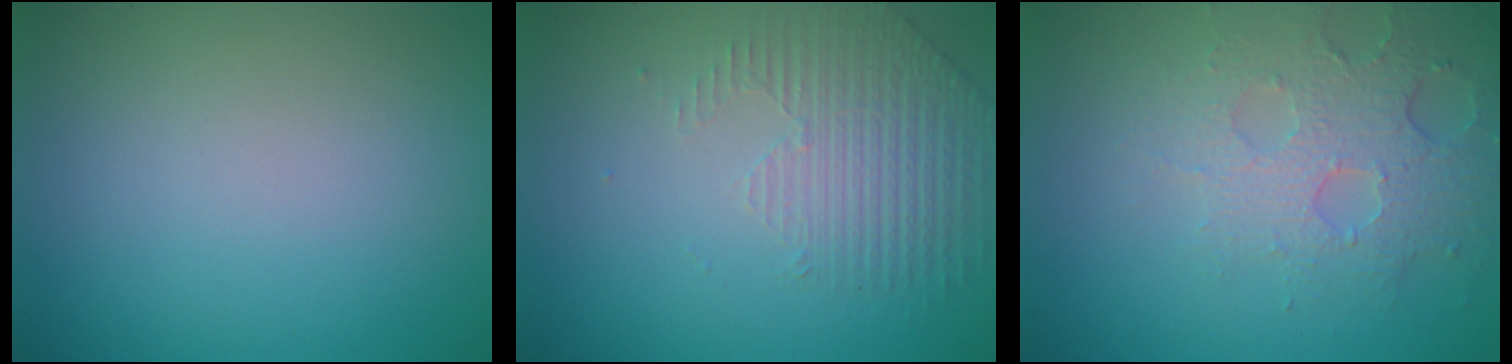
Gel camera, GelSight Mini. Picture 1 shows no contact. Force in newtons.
{"total": 1.7, "press": 1.3, "slide": 1.1}
{"total": 3.8, "press": 3.8, "slide": 0.7}